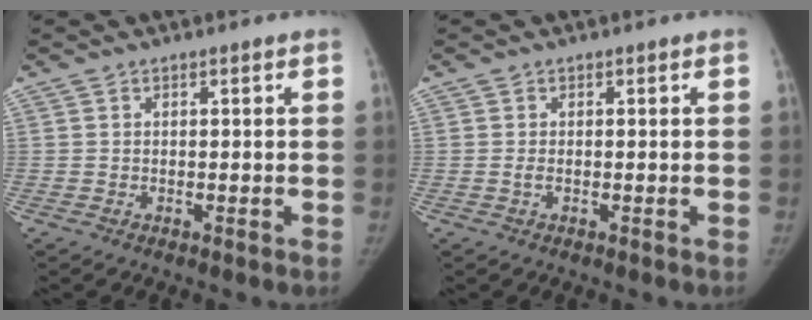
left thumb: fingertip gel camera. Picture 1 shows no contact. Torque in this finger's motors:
{"motor_torque": [-0.06, 0.05, -0.07, 0.32, 0.06]}